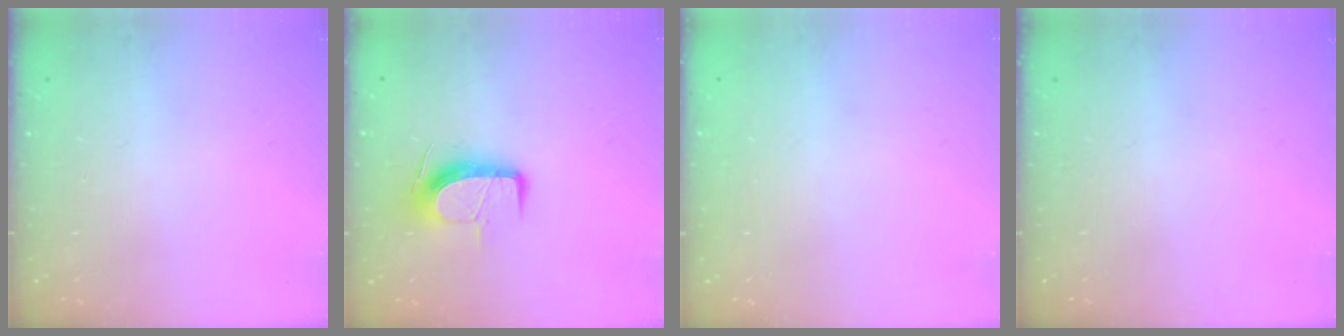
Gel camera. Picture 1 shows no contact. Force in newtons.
{"total": 10.5, "press": 10.5, "slide": 0.9}
{"total": 0.0}
{"total": 0.0}